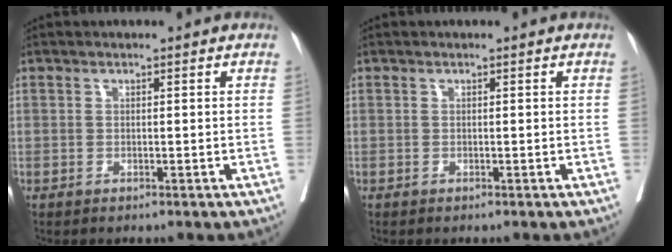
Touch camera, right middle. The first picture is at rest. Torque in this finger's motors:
{"motor_torque": [0.65, -0.62, 0.04, 0.01]}